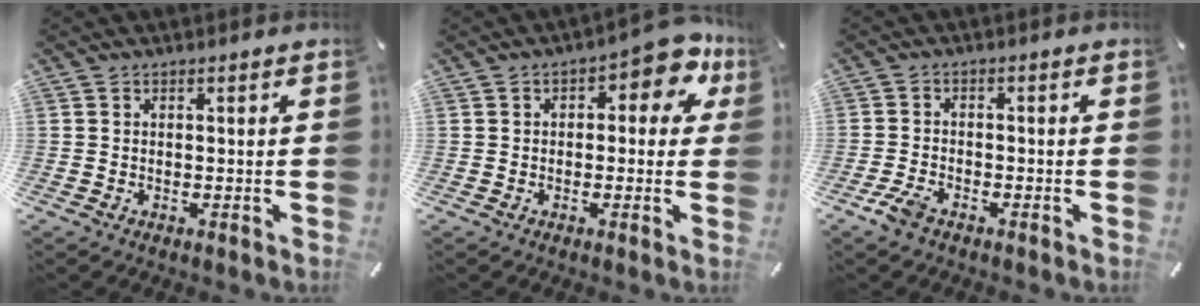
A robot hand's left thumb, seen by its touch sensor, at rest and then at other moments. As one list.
[{"total": 9.3, "force": [3.9, 4.2, 7.4], "torque": [-0.090, -0.018, 0.060]}, {"total": 3.7, "force": [-2.6, 1.5, 2.1], "torque": [-0.054, 0.005, -0.053]}]